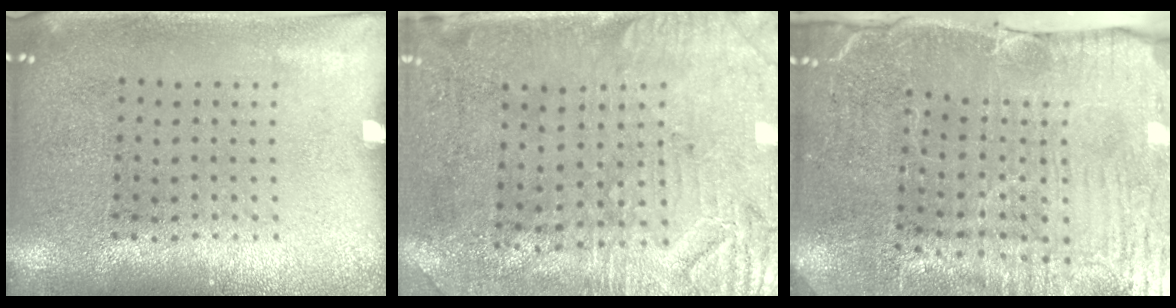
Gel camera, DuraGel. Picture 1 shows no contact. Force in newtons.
{"total": 3.1, "press": 2.6, "slide": 1.5}
{"total": 4.0, "press": 3.9, "slide": 1.0}